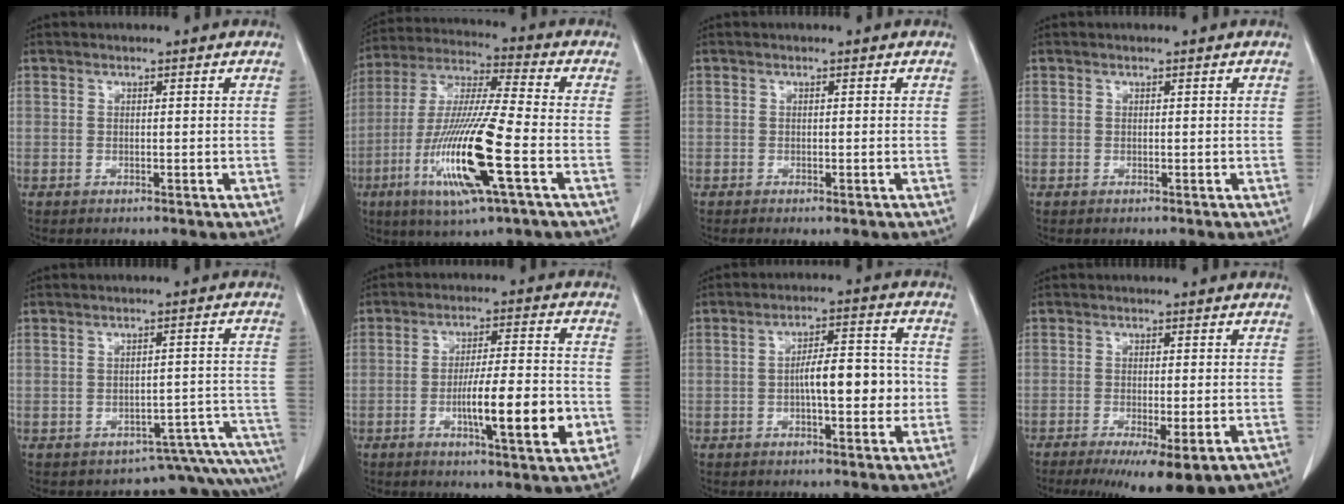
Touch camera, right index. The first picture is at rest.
{"total": 17.3, "force": [-5.7, 0.7, 16.4], "torque": [-0.335, -0.022, -0.106]}
{"total": 0.9, "force": [-0.6, 0.1, 0.7], "torque": [-0.015, -0.004, -0.006]}
{"total": 0.0}
{"total": 11.9, "force": [-11.3, 3.1, 2.2], "torque": [0.012, 0.047, -0.124]}
{"total": 12.6, "force": [-3.5, 1.4, 12.0], "torque": [-0.192, -0.003, -0.054]}
{"total": 8.5, "force": [-1.1, 2.6, 8.0], "torque": [-0.132, 0.022, -0.018]}
{"total": 11.0, "force": [-7.4, 2.1, 7.9], "torque": [-0.100, -0.021, -0.108]}